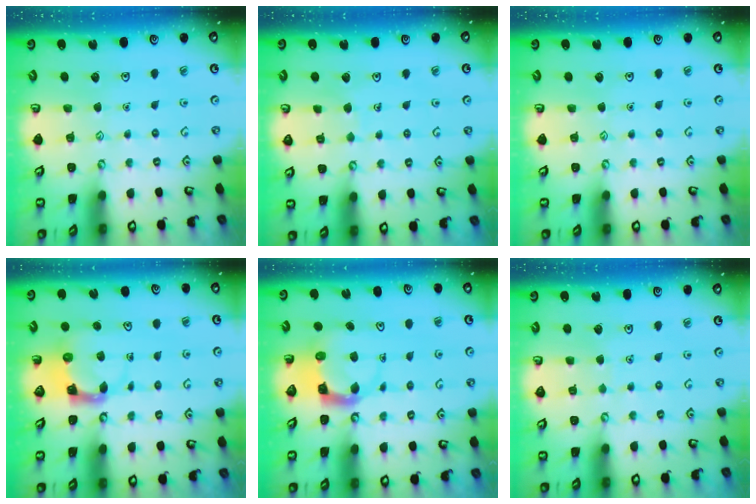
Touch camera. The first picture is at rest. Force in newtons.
{"total": 1.8, "press": 1.8, "slide": 0.0}
{"total": 0.0}
{"total": 3.8, "press": 3.8, "slide": 0.7}
{"total": 3.9, "press": 3.9, "slide": 0.3}
{"total": 1.5, "press": 1.5, "slide": 0.2}